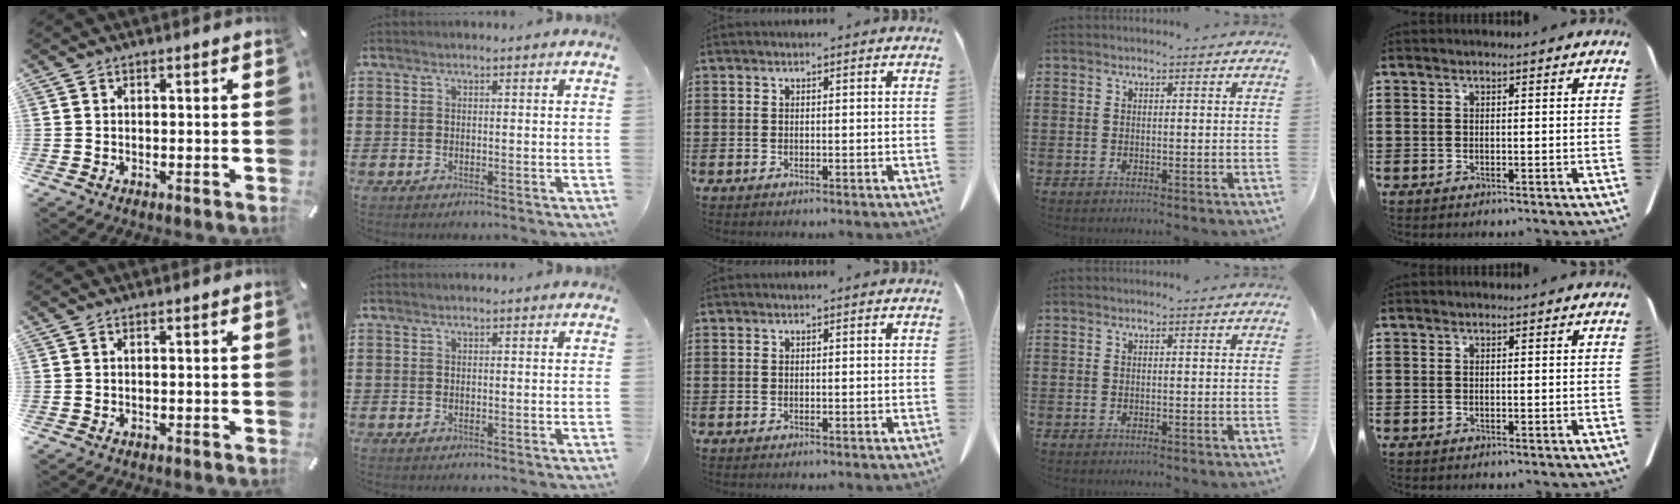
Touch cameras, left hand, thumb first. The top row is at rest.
{}